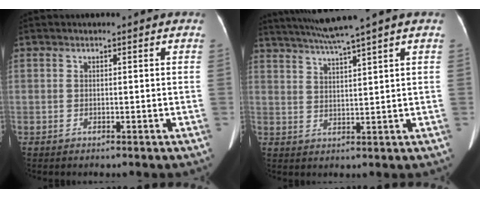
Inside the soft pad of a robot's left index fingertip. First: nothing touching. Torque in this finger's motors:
{"motor_torque": [0.85, -1.28, 0.11, 0.03]}